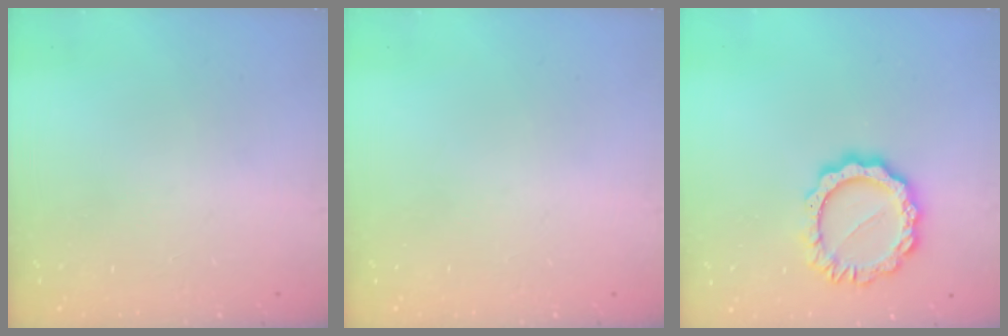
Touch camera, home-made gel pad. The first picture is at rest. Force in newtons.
{"total": 0.0}
{"total": 12.1, "press": 12.0, "slide": 1.1}